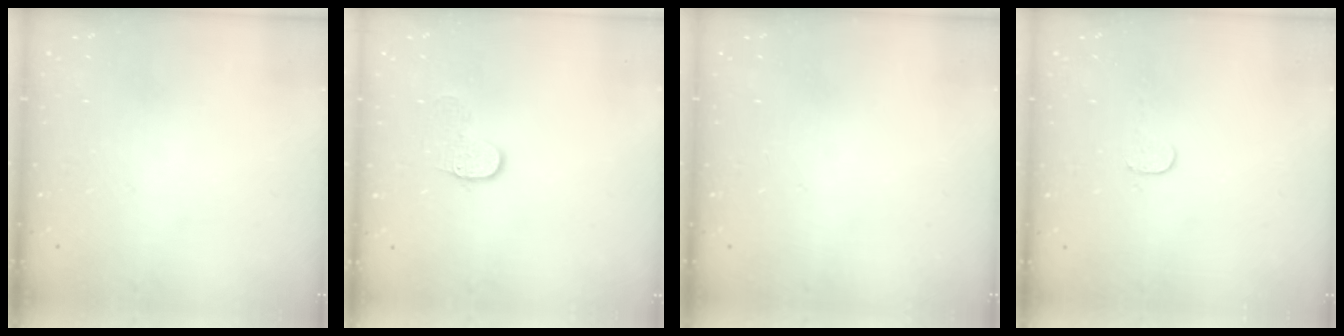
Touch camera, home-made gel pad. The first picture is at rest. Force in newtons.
{"total": 6.6, "press": 6.6, "slide": 0.6}
{"total": 0.0}
{"total": 3.0, "press": 3.0, "slide": 0.3}